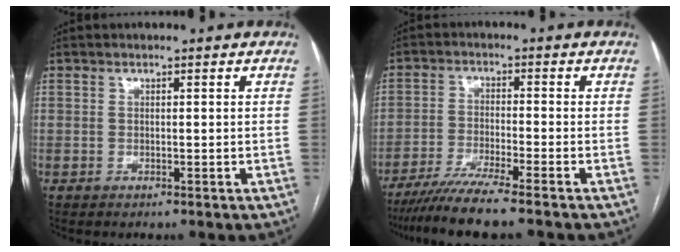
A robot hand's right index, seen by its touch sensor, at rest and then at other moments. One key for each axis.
{"total": 8.5, "fx": -7.0, "fy": -1.0, "fz": 4.7, "tx": -0.072, "ty": -0.029, "tz": -0.121}